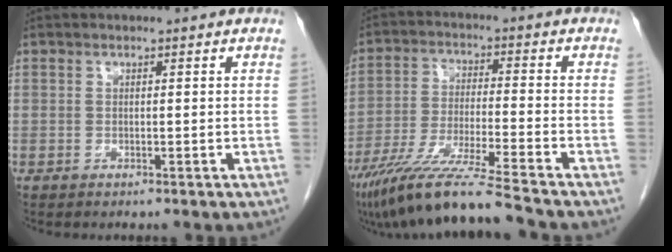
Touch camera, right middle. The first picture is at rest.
{"total": 13.2, "force": [-10.7, -1.7, 7.6], "torque": [-0.135, -0.036, -0.188]}